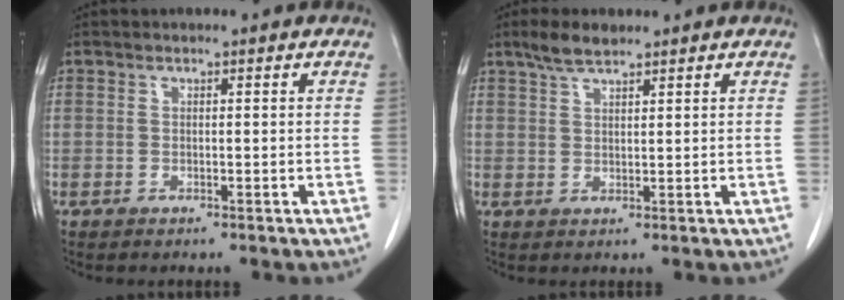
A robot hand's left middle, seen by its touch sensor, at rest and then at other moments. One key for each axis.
{"total": 3.7, "fx": 3.0, "fy": 0.7, "fz": 2.1, "tx": -0.051, "ty": 0.007, "tz": 0.060}